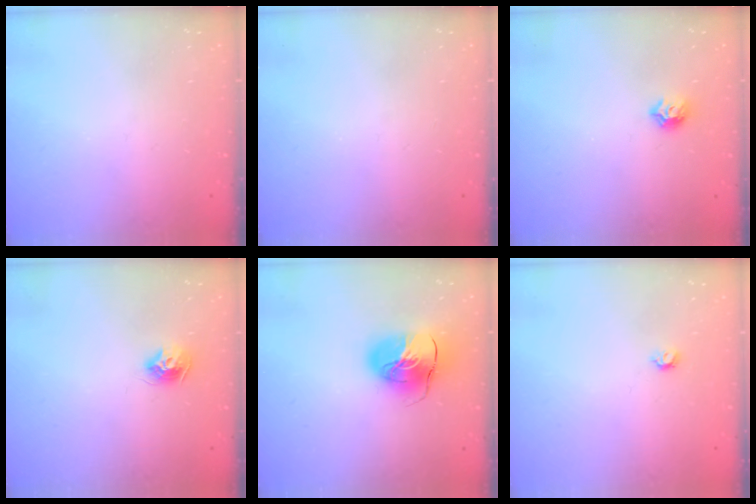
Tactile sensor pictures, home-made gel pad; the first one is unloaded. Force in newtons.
{"total": 0.0}
{"total": 6.3, "press": 6.2, "slide": 0.9}
{"total": 8.7, "press": 8.7, "slide": 0.4}
{"total": 13.3, "press": 13.2, "slide": 2.2}
{"total": 3.6, "press": 3.6, "slide": 0.7}